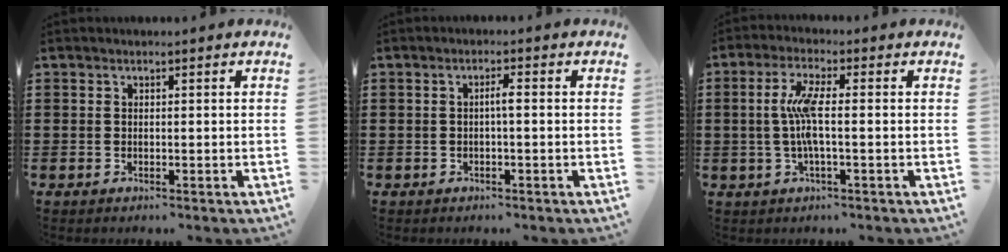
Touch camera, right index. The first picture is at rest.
{"total": 1.8, "force": [-0.2, 0.1, 1.8], "torque": [-0.035, 0.002, -0.006]}
{"total": 6.4, "force": [-0.3, 1.0, 6.3], "torque": [-0.143, -0.012, -0.018]}